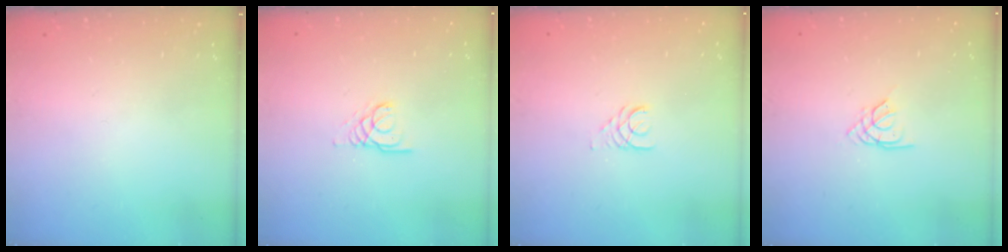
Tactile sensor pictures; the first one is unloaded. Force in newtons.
{"total": 3.1, "press": 3.1, "slide": 0.2}
{"total": 2.5, "press": 2.5, "slide": 0.3}
{"total": 2.3, "press": 2.3, "slide": 0.5}